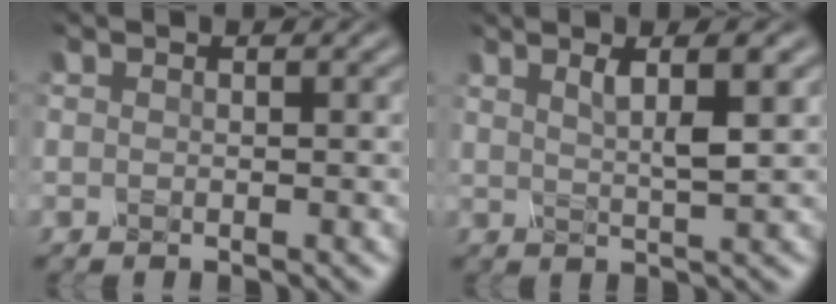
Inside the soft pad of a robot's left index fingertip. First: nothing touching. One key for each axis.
{"total": 3.1, "fx": 1.1, "fy": 0.7, "fz": 2.8, "tx": -0.040, "ty": -0.001, "tz": 0.019}